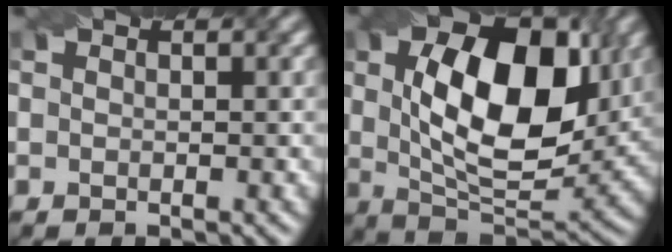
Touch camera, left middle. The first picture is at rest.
{"total": 11.8, "force": [2.3, 6.3, 9.7], "torque": [-0.158, 0.004, 0.037]}